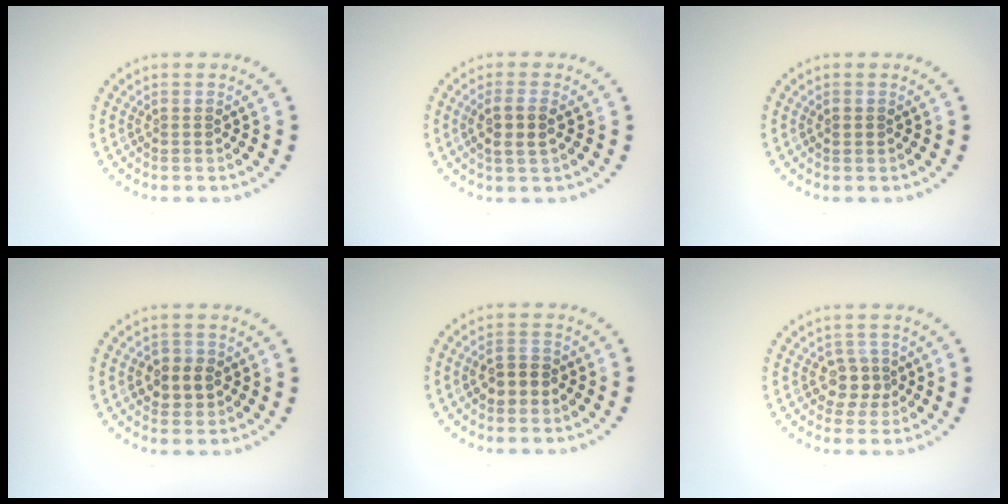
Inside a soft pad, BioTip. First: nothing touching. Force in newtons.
{"total": 2.5, "press": 2.2, "slide": 1.1}
{"total": 0.9, "press": 0.9, "slide": 0.1}
{"total": 2.6, "press": 2.6, "slide": 0.3}
{"total": 2.5, "press": 2.5, "slide": 0.3}
{"total": 2.4, "press": 2.2, "slide": 1.0}